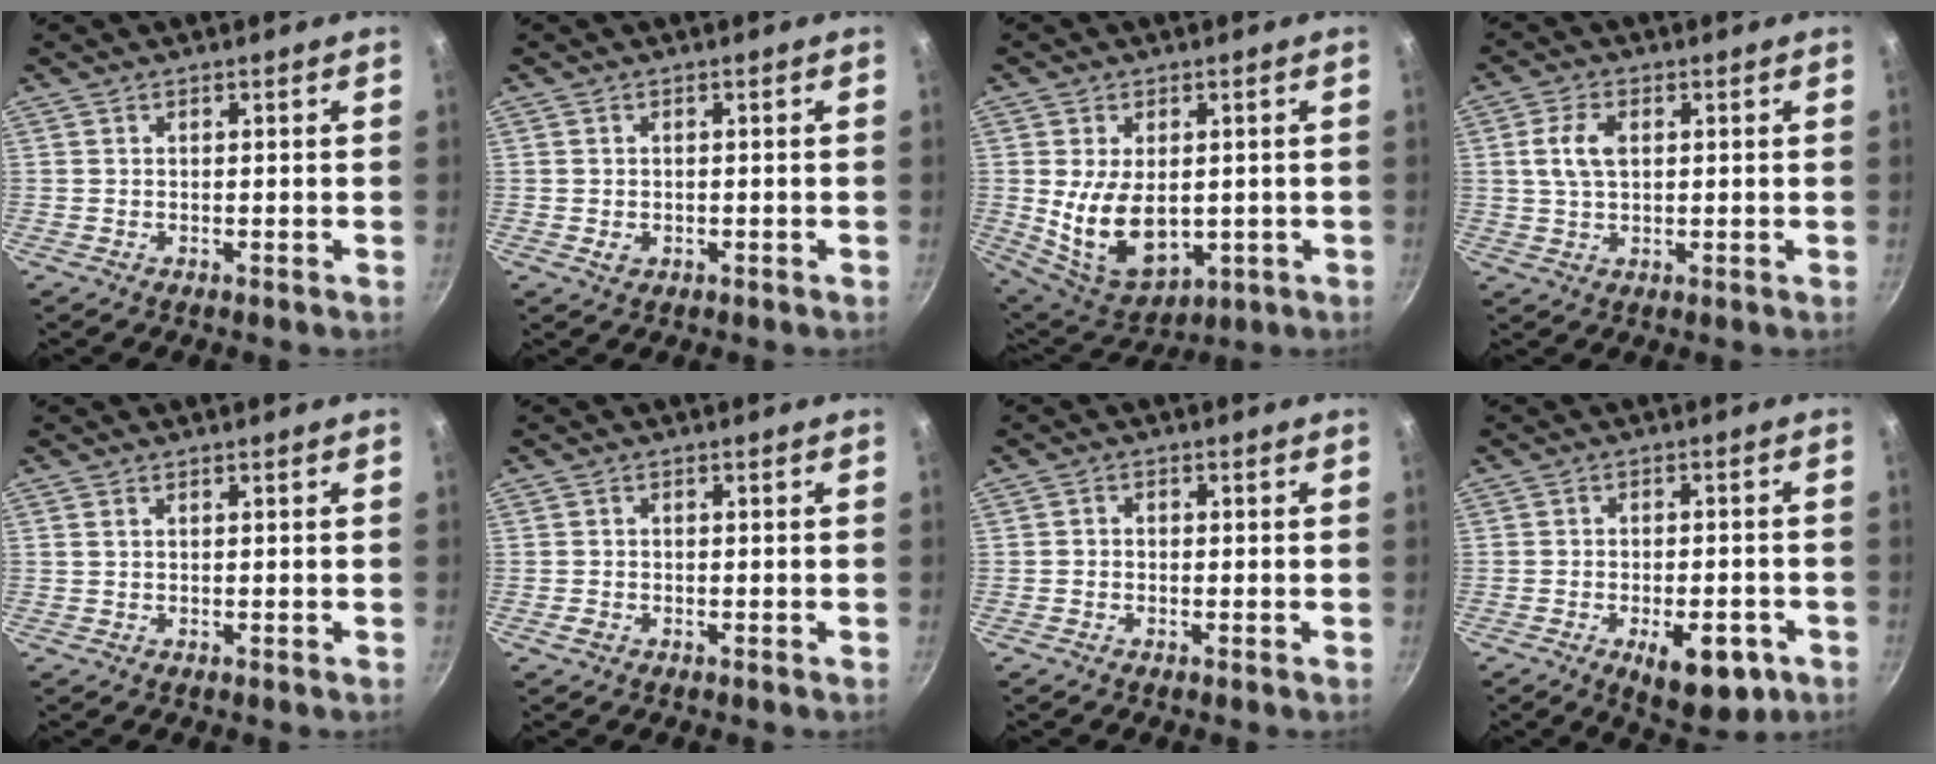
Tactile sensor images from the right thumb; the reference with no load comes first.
{"total": 1.5, "force": [-0.3, 1.2, 0.7], "torque": [-0.012, -0.001, -0.002]}
{"total": 13.4, "force": [-0.3, 8.4, 10.4], "torque": [-0.163, -0.022, 0.021]}
{"total": 5.9, "force": [1.2, 3.4, 4.7], "torque": [-0.088, 0.005, 0.021]}
{"total": 0.5, "force": [0.2, 0.2, 0.4], "torque": [-0.009, 0.001, 0.005]}
{"total": 1.4, "force": [-0.8, 0.9, 0.6], "torque": [-0.013, 0.006, -0.015]}
{"total": 1.2, "force": [-0.6, 0.9, 0.6], "torque": [-0.012, 0.005, -0.015]}
{"total": 10.9, "force": [-4.6, 5.3, 8.4], "torque": [-0.086, 0.015, -0.052]}